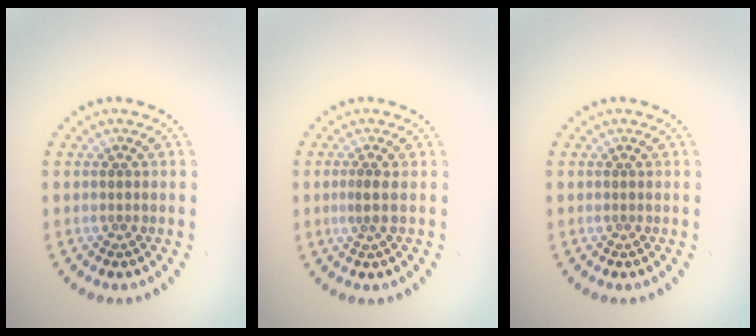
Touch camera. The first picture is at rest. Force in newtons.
{"total": 1.1, "press": 0.7, "slide": 0.9}
{"total": 0.0}